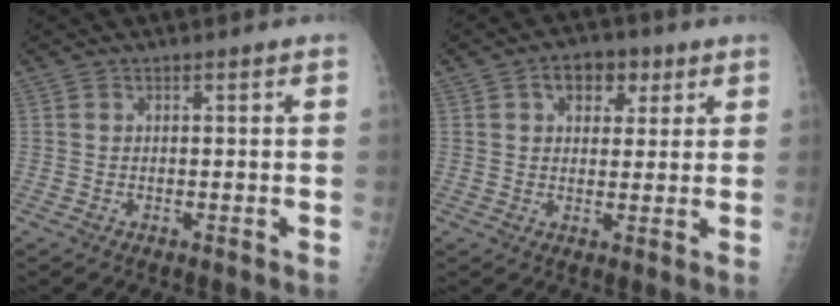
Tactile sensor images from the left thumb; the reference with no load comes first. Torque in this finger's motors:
{"motor_torque": [0.00, 0.09, 0.53, -0.13, 0.02]}